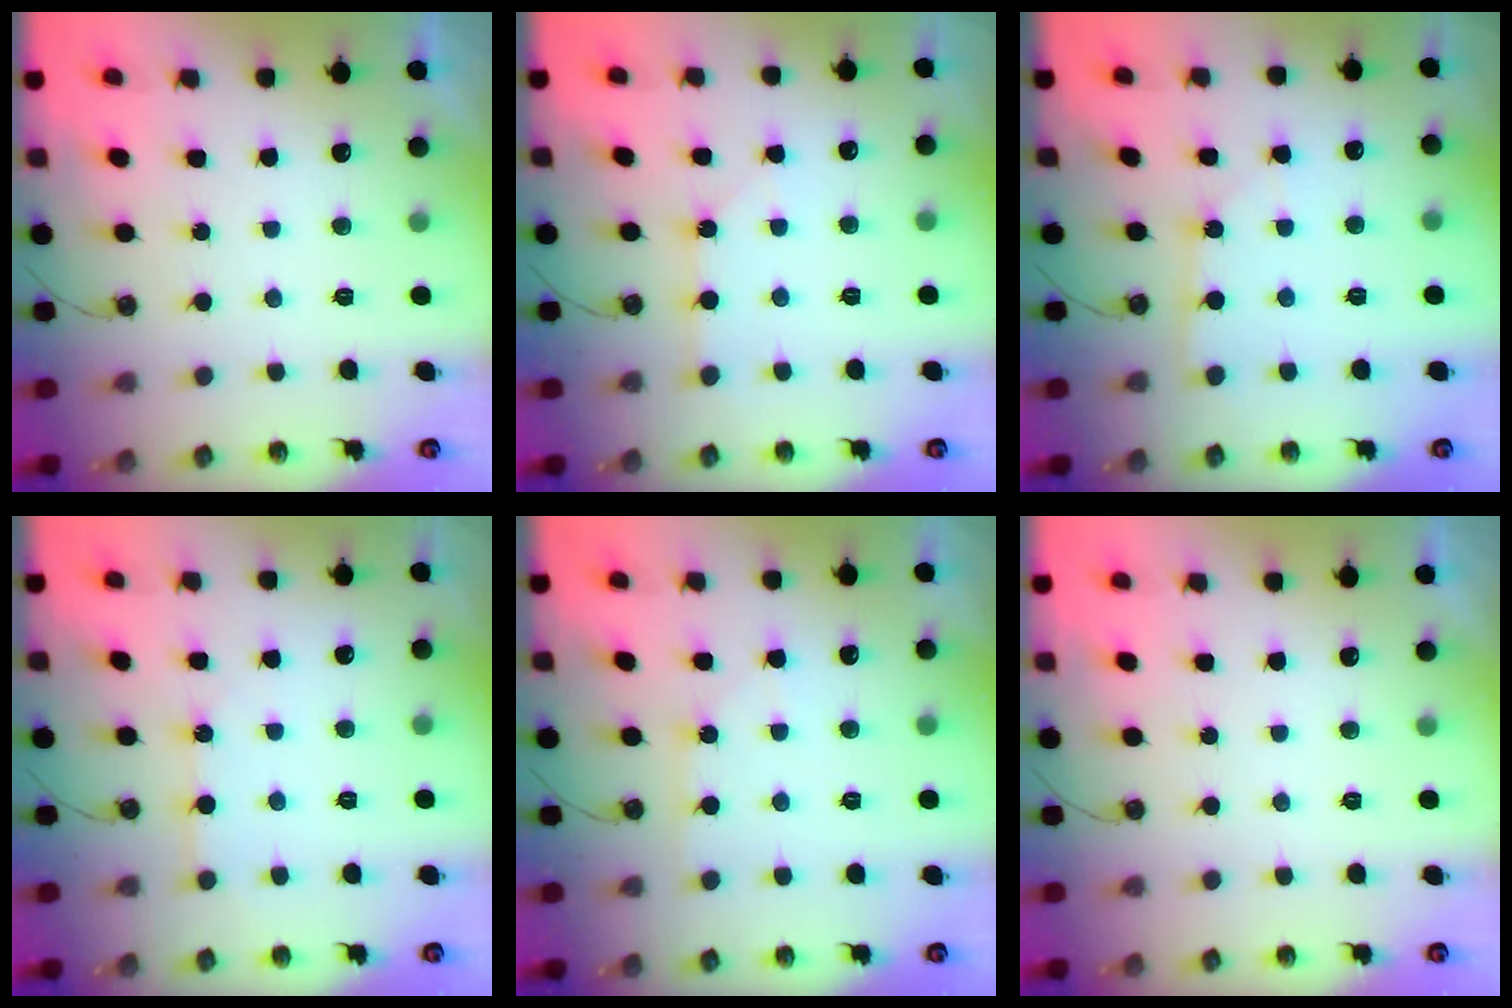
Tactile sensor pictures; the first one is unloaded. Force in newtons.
{"total": 1.1, "press": 1.1, "slide": 0.2}
{"total": 2.7, "press": 2.7, "slide": 0.4}
{"total": 5.5, "press": 5.4, "slide": 0.8}
{"total": 3.7, "press": 3.7, "slide": 0.5}
{"total": 0.0}